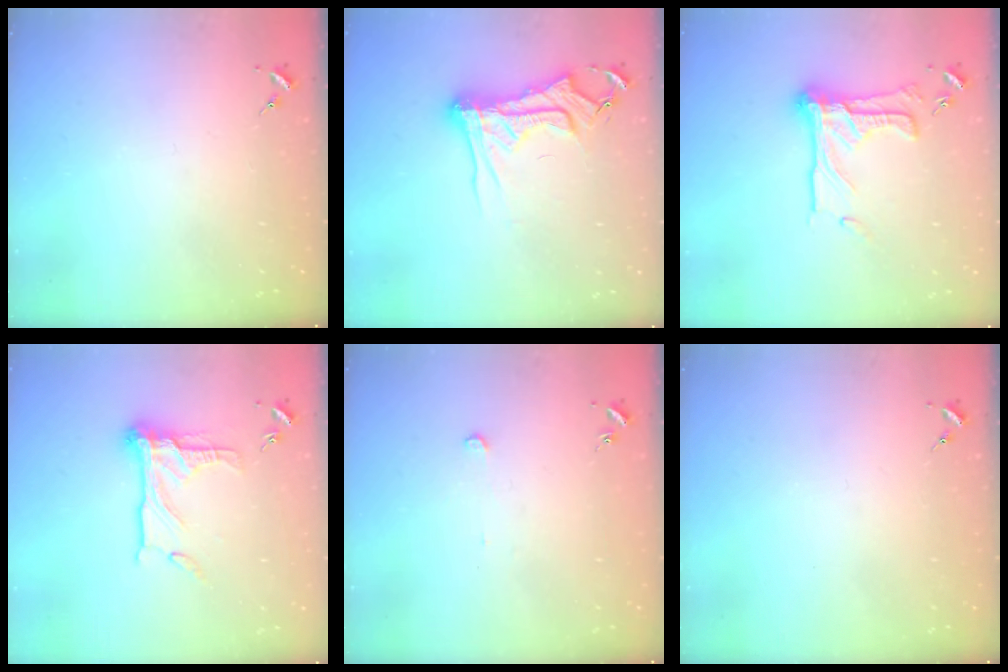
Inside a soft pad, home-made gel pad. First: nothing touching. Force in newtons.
{"total": 14.5, "press": 14.5, "slide": 1.1}
{"total": 16.2, "press": 16.0, "slide": 2.1}
{"total": 15.9, "press": 15.9, "slide": 1.0}
{"total": 2.4, "press": 2.4, "slide": 0.2}
{"total": 0.0}